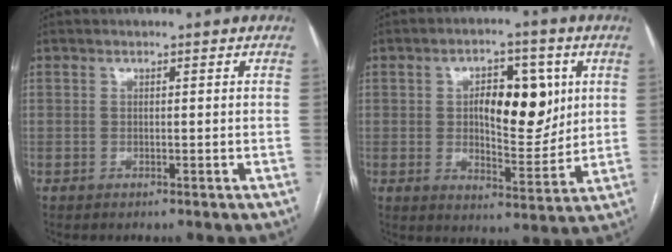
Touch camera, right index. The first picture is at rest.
{"total": 10.8, "force": [2.5, 4.7, 9.4], "torque": [-0.138, 0.009, 0.043]}